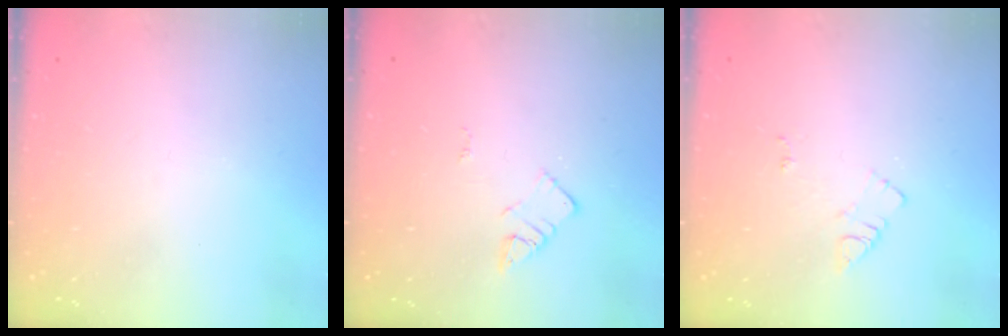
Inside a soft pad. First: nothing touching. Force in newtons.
{"total": 3.3, "press": 3.3, "slide": 0.2}
{"total": 6.2, "press": 6.2, "slide": 0.8}